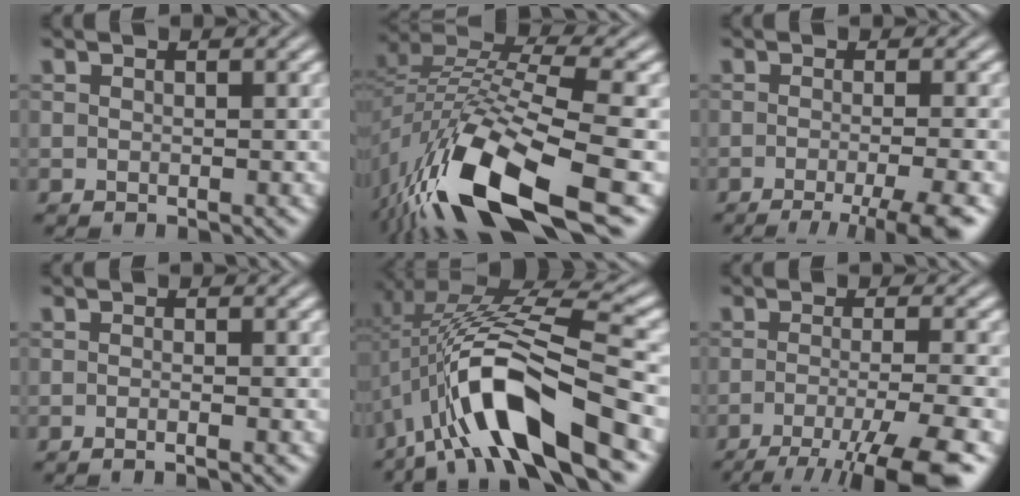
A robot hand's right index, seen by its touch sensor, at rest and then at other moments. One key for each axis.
{"total": 12.1, "fx": -3.5, "fy": 5.8, "fz": 10.1, "tx": -0.192, "ty": -0.032, "tz": -0.041}
{"total": 6.9, "fx": -5.2, "fy": 1.3, "fz": 4.4, "tx": -0.046, "ty": -0.013, "tz": -0.071}
{"total": 1.4, "fx": -1.2, "fy": -0.3, "fz": 0.6, "tx": -0.006, "ty": 0.006, "tz": -0.025}
{"total": 10.1, "fx": -1.8, "fy": 3.6, "fz": 9.3, "tx": -0.179, "ty": -0.011, "tz": -0.018}
{"total": 9.2, "fx": -5.8, "fy": 2.4, "fz": 6.7, "tx": -0.088, "ty": -0.035, "tz": -0.071}